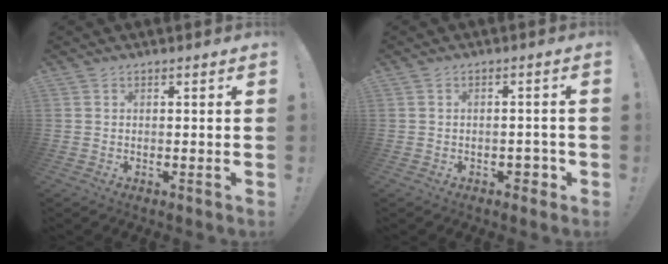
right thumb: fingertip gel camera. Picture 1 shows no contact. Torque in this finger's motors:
{"motor_torque": [0.42, 0.18, 0.38, -0.47, 0.05]}